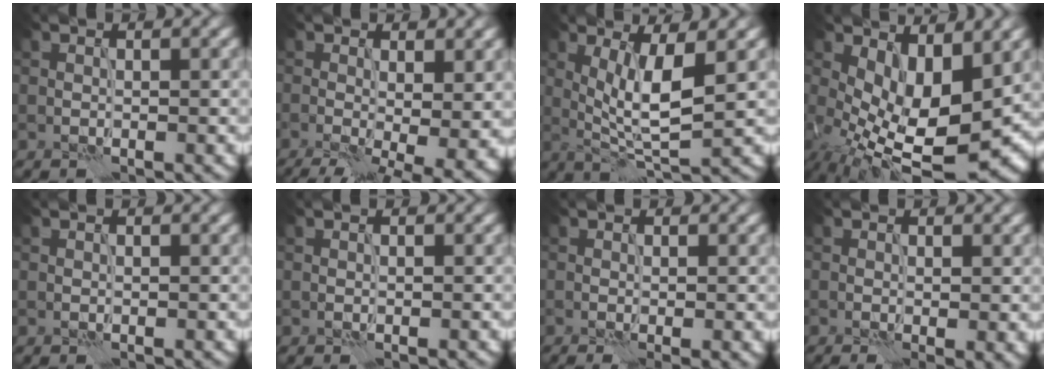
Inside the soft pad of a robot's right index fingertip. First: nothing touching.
{"total": 9.5, "force": [-1.9, 4.1, 8.3], "torque": [-0.100, -0.027, -0.011]}
{"total": 5.6, "force": [0.8, 1.3, 5.4], "torque": [-0.095, -0.012, 0.018]}
{"total": 11.2, "force": [-0.4, 4.9, 10.1], "torque": [-0.170, -0.024, 0.003]}
{"total": 0.0}
{"total": 0.0}
{"total": 1.2, "force": [-0.2, 0.0, 1.2], "torque": [-0.017, -0.002, -0.003]}
{"total": 1.6, "force": [0.1, 0.3, 1.6], "torque": [-0.024, -0.003, 0.002]}